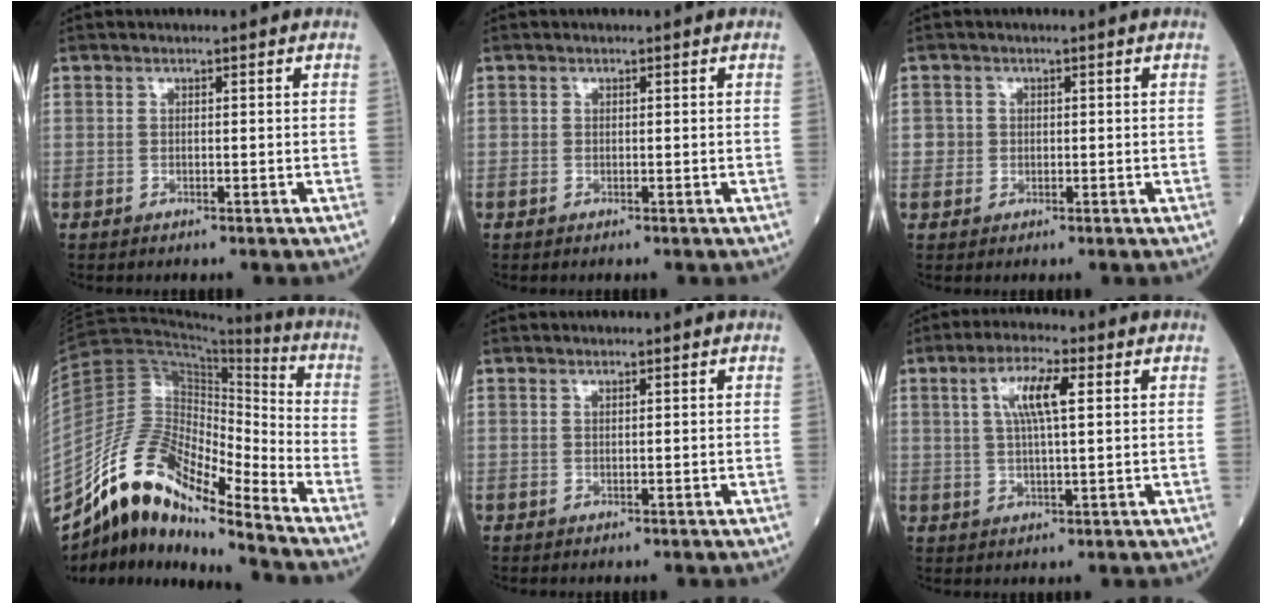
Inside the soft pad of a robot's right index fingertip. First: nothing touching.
{"total": 0.0}
{"total": 1.8, "force": [0.0, 1.8, 0.1], "torque": [0.006, 0.005, -0.003]}
{"total": 15.2, "force": [-11.8, 3.9, 8.8], "torque": [-0.162, 0.051, -0.209]}
{"total": 0.0}
{"total": 6.9, "force": [2.1, 1.2, 6.5], "torque": [-0.125, 0.010, 0.040]}